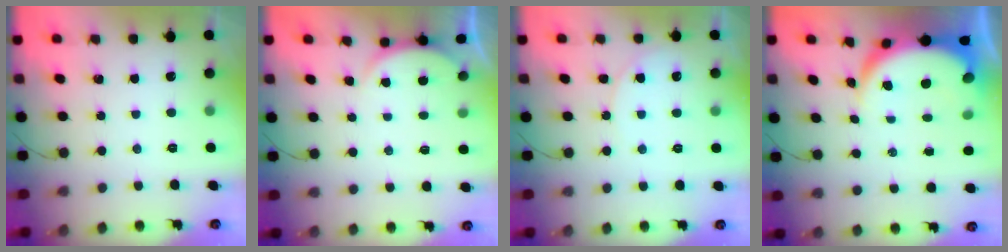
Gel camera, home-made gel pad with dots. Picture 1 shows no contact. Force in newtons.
{"total": 2.2, "press": 2.1, "slide": 0.5}
{"total": 5.6, "press": 5.6, "slide": 0.8}
{"total": 7.8, "press": 7.6, "slide": 1.5}